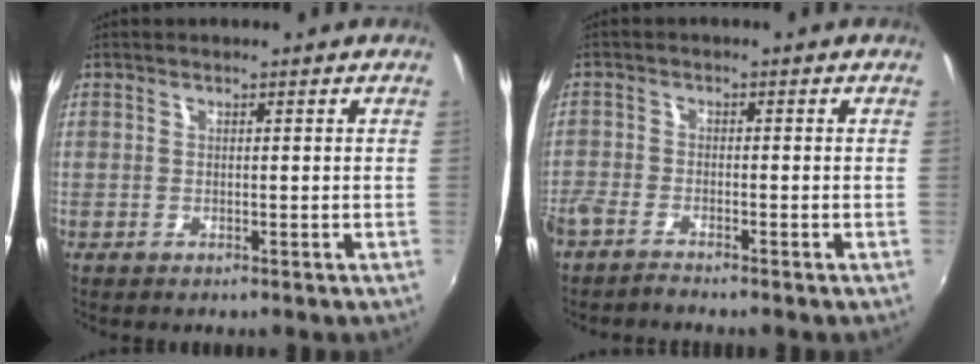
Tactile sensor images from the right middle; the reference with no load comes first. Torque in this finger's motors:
{"motor_torque": [1.10, -1.04, 0.64, 0.21]}